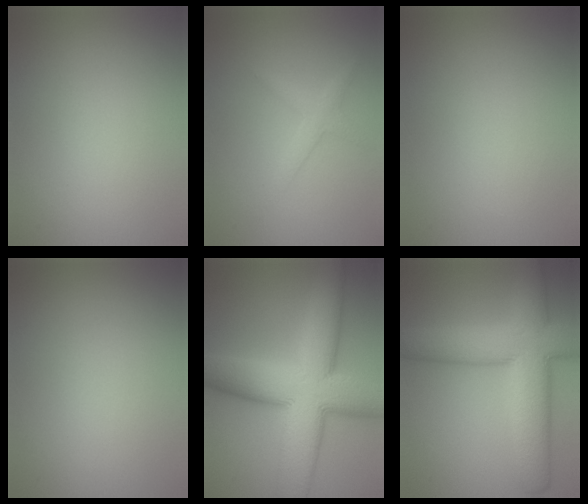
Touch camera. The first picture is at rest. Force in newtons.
{"total": 1.8, "press": 1.8, "slide": 0.1}
{"total": 0.0}
{"total": 0.0}
{"total": 13.3, "press": 13.3, "slide": 0.3}
{"total": 10.6, "press": 10.6, "slide": 0.6}